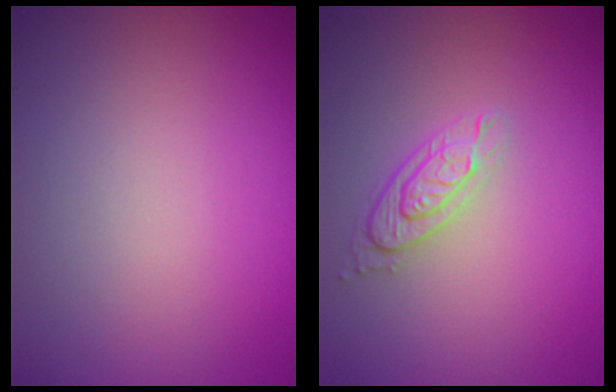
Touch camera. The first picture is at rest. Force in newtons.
{"total": 2.9, "press": 2.2, "slide": 1.9}